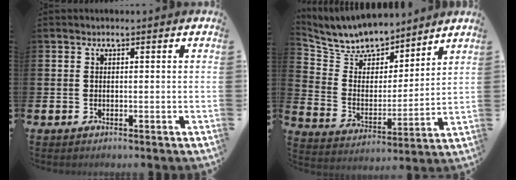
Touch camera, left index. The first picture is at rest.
{"total": 7.9, "force": [7.6, 2.3, 0.3], "torque": [-0.055, -0.063, 0.136]}